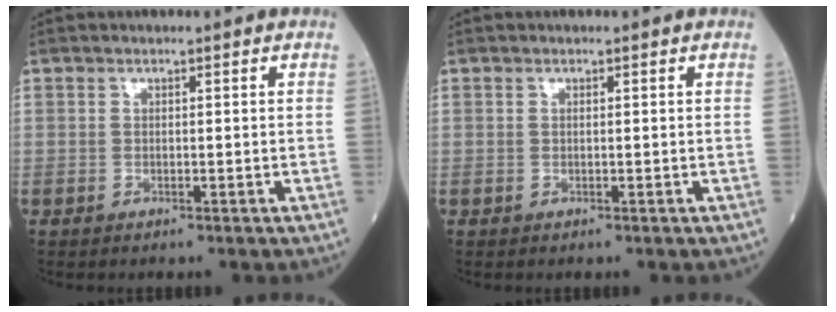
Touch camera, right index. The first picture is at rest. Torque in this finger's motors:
{"motor_torque": [0.06, -0.14, 0.05, 0.01]}